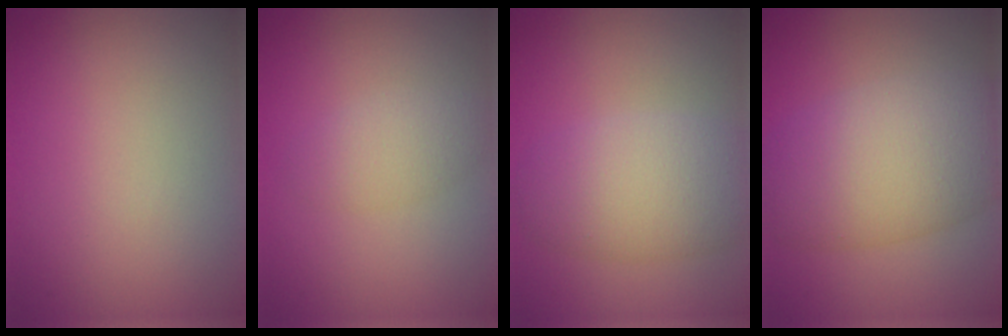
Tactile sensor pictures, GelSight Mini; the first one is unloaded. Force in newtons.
{"total": 2.2, "press": 2.2, "slide": 0.1}
{"total": 5.8, "press": 5.8, "slide": 0.1}
{"total": 8.8, "press": 8.8, "slide": 0.5}